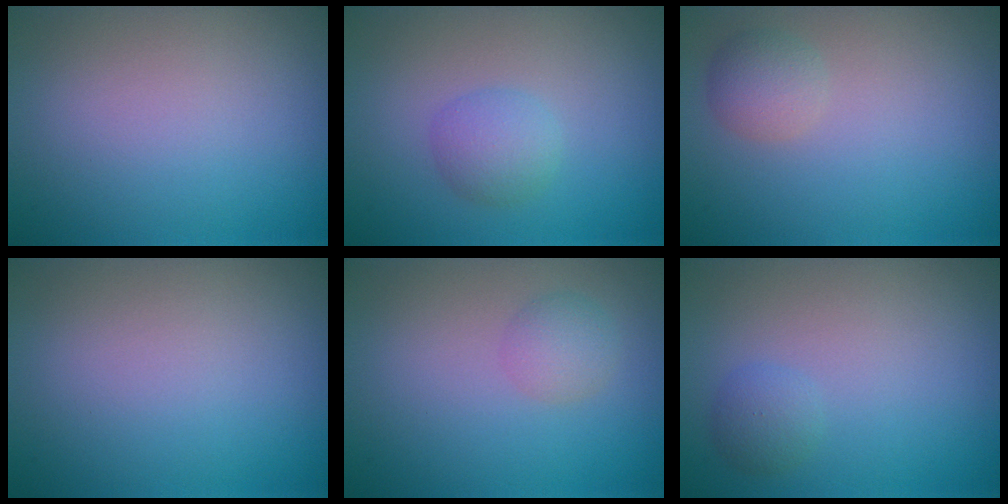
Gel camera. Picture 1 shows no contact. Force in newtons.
{"total": 2.0, "press": 2.0, "slide": 0.0}
{"total": 2.1, "press": 2.1, "slide": 0.1}
{"total": 0.0}
{"total": 1.6, "press": 1.6, "slide": 0.0}
{"total": 1.3, "press": 1.3, "slide": 0.1}